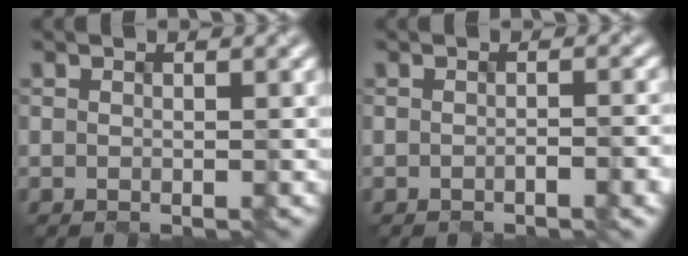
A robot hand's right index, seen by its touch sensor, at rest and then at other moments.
{"total": 2.3, "force": [-0.9, 0.5, 2.0], "torque": [-0.029, 0.000, -0.011]}